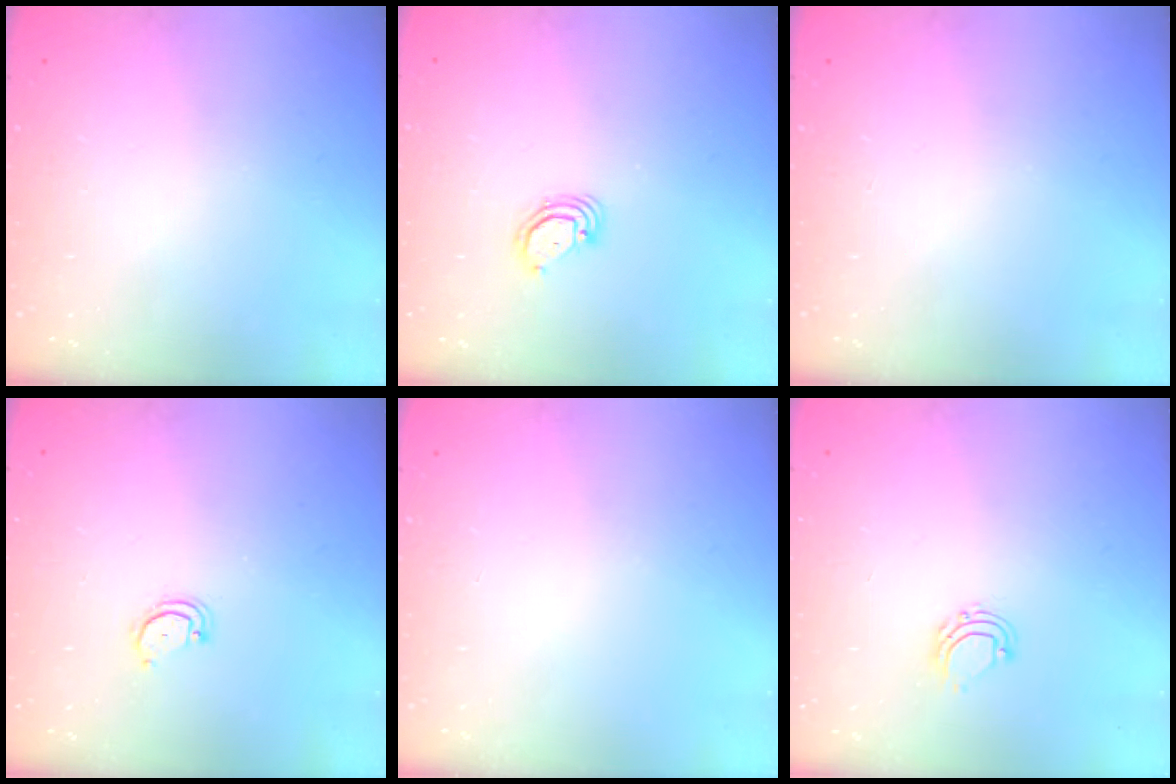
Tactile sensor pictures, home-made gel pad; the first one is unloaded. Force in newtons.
{"total": 2.9, "press": 2.9, "slide": 0.2}
{"total": 0.0}
{"total": 3.4, "press": 3.4, "slide": 0.2}
{"total": 0.0}
{"total": 6.8, "press": 6.8, "slide": 0.5}